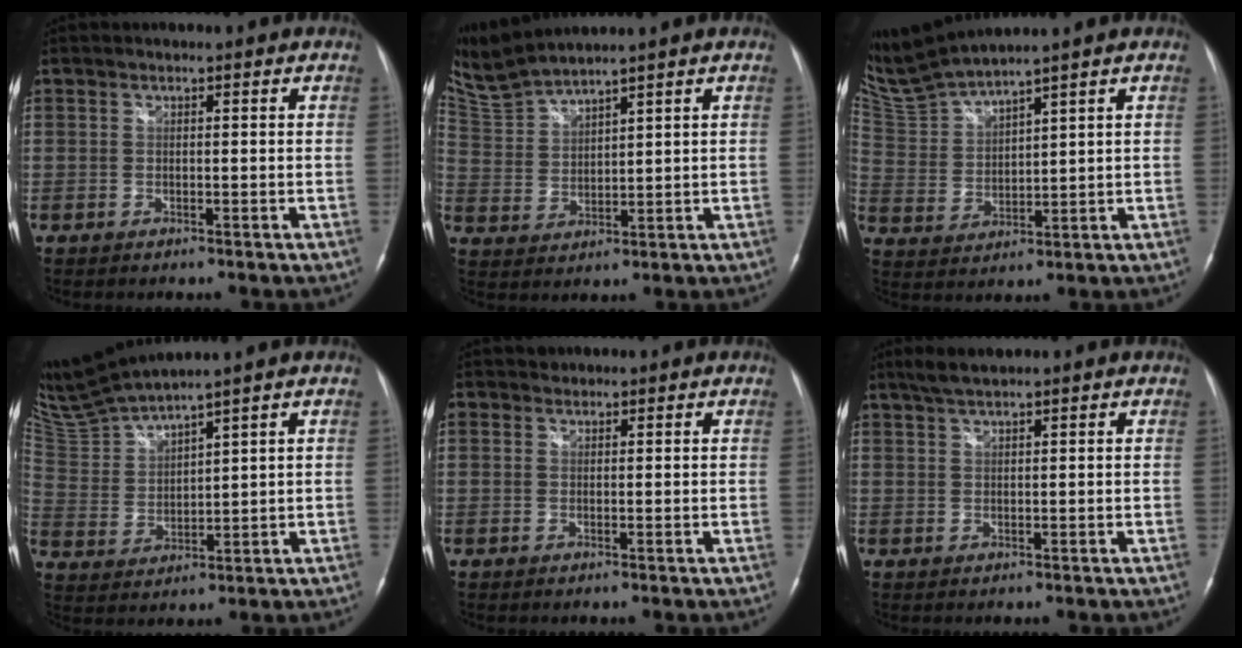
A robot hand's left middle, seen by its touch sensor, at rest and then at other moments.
{"total": 7.1, "force": [6.7, -0.6, 2.3], "torque": [-0.072, 0.009, 0.149]}
{"total": 8.6, "force": [8.2, -1.4, 2.5], "torque": [-0.075, 0.003, 0.180]}
{"total": 9.5, "force": [8.8, -1.2, 3.3], "torque": [-0.086, 0.001, 0.188]}
{"total": 1.1, "force": [0.7, 0.8, -0.1], "torque": [0.005, 0.004, 0.009]}
{"total": 2.7, "force": [2.3, 0.1, 1.5], "torque": [-0.033, 0.007, 0.047]}